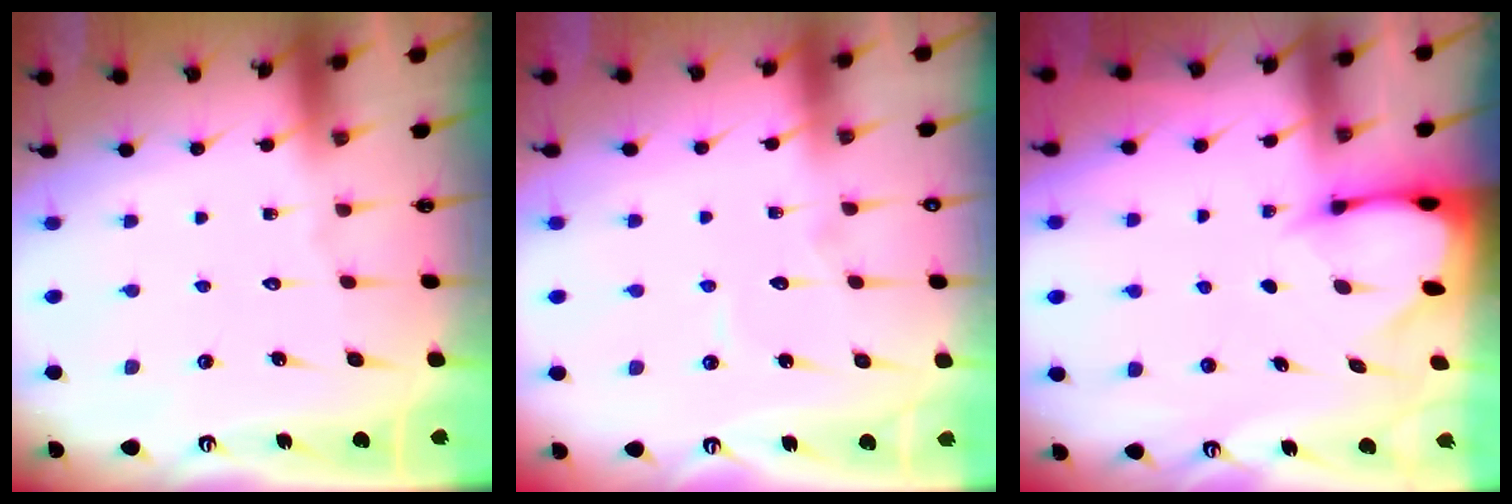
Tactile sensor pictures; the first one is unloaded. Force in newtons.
{"total": 5.0, "press": 5.0, "slide": 0.5}
{"total": 3.1, "press": 3.1, "slide": 0.4}